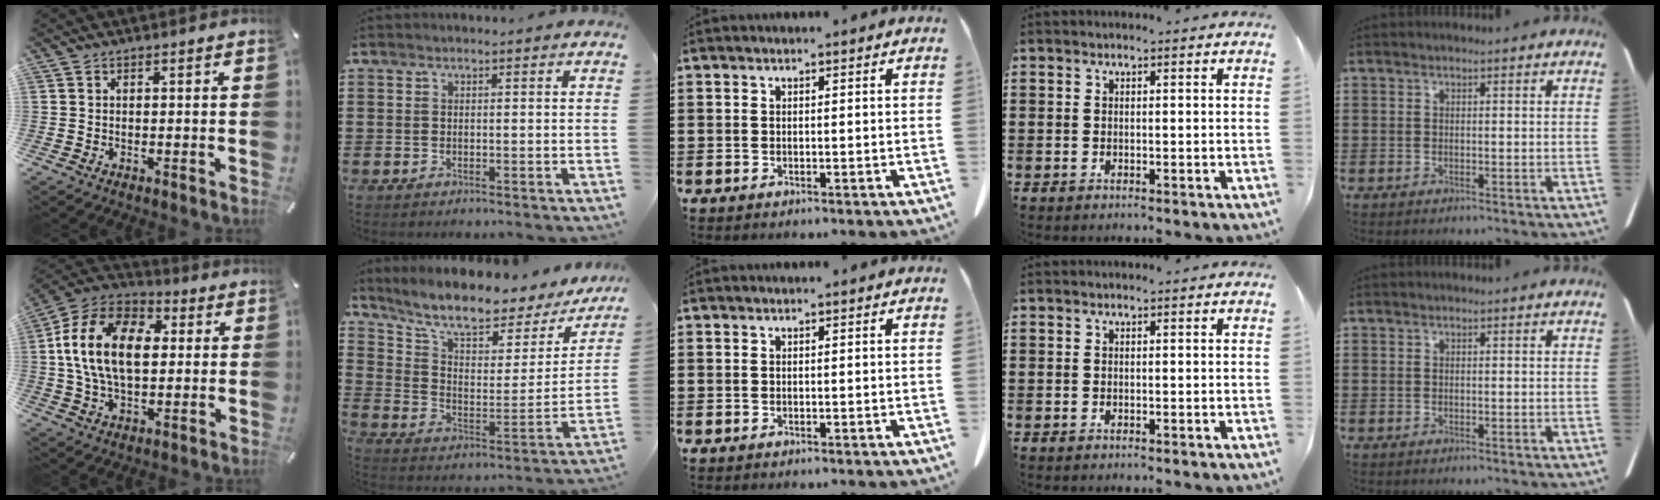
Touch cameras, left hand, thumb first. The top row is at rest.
{"thumb": {"total": 17.7, "force": [1.7, 11.7, 13.1], "torque": [-0.293, 0.013, 0.028]}, "index": {"total": 9.4, "force": [7.8, 2.2, 4.8], "torque": [-0.113, -0.052, 0.129]}}